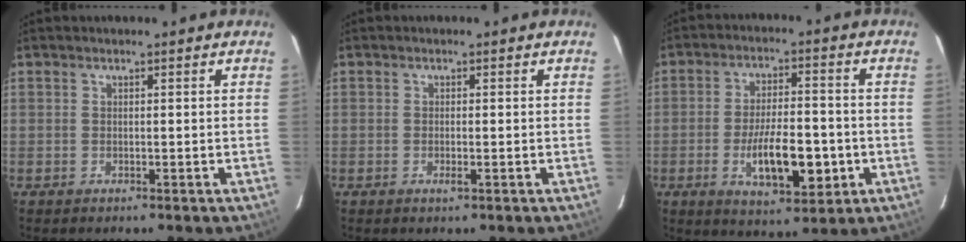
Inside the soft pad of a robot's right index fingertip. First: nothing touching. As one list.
[{"total": 0.8, "force": [-0.3, 0.0, 0.8], "torque": [-0.014, -0.001, -0.004]}, {"total": 11.2, "force": [-3.0, 3.6, 10.1], "torque": [-0.175, -0.001, -0.044]}]